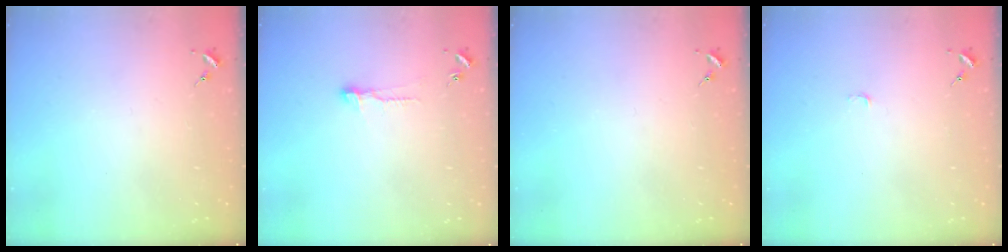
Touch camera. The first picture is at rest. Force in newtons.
{"total": 7.2, "press": 7.1, "slide": 0.6}
{"total": 0.0}
{"total": 3.0, "press": 3.0, "slide": 0.3}